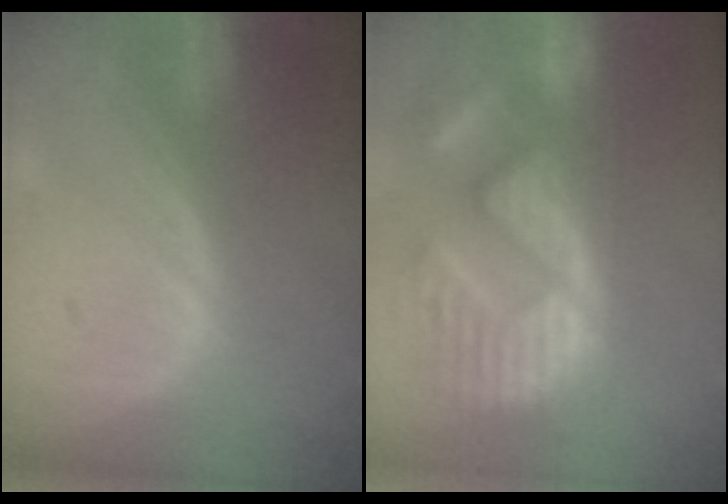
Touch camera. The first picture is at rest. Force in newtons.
{"total": 14.9, "press": 12.3, "slide": 8.5}